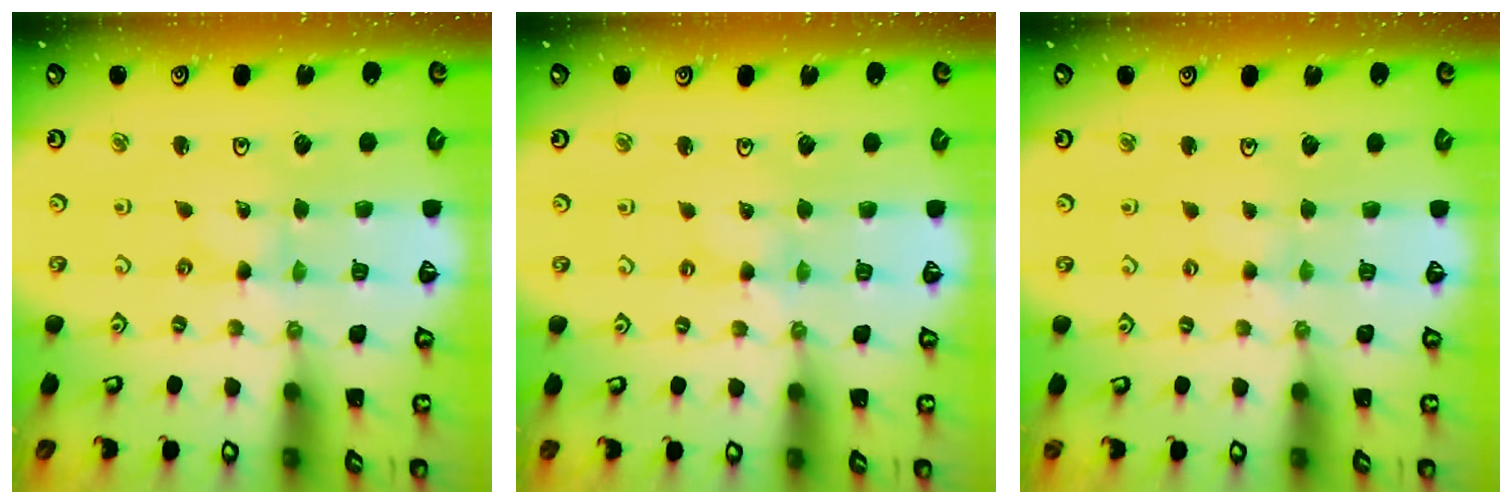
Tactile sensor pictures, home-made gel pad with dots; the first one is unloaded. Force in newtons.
{"total": 0.8, "press": 0.8, "slide": 0.2}
{"total": 1.0, "press": 0.9, "slide": 0.2}